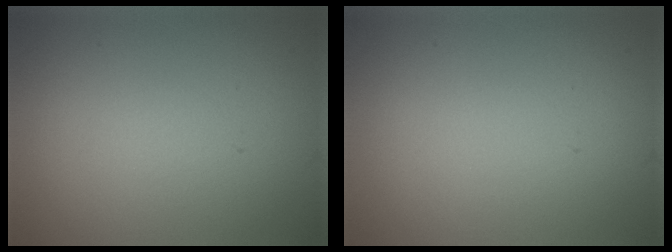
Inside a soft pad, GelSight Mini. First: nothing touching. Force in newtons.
{"total": 0.0}